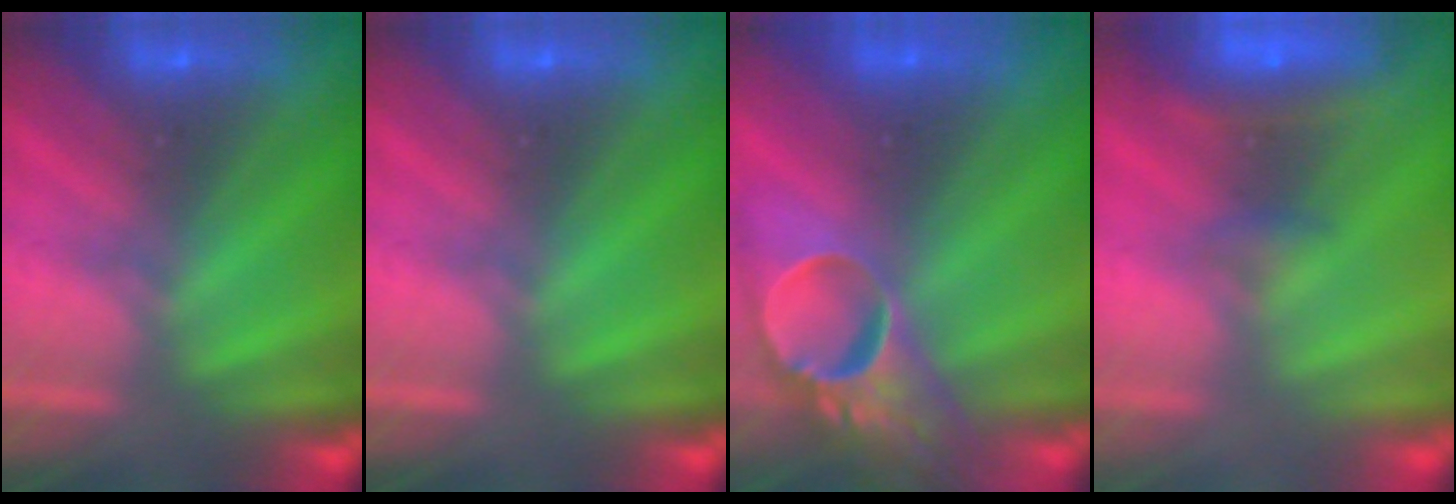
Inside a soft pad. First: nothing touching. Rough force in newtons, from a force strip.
{"total": 0.0}
{"total": 7.8}
{"total": 7.8}